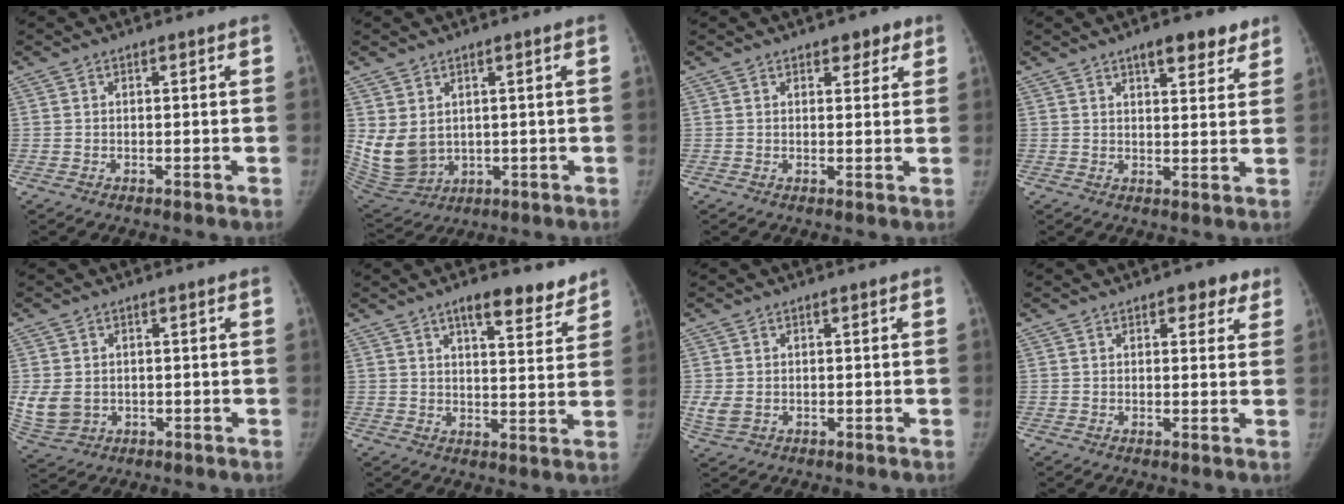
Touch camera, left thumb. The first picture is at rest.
{"total": 9.2, "force": [1.4, 7.1, 5.7], "torque": [-0.104, -0.016, 0.056]}
{"total": 3.2, "force": [2.1, 1.9, 1.6], "torque": [0.004, -0.008, 0.024]}
{"total": 7.2, "force": [4.9, 2.7, 4.6], "torque": [-0.036, -0.023, 0.065]}
{"total": 6.3, "force": [-0.4, 5.2, 3.6], "torque": [-0.066, -0.006, 0.008]}
{"total": 9.1, "force": [6.6, 3.0, 5.4], "torque": [-0.045, -0.039, 0.094]}
{"total": 3.0, "force": [-0.4, 2.3, 1.9], "torque": [-0.047, -0.003, -0.002]}
{"total": 4.2, "force": [2.4, 2.4, 2.5], "torque": [0.002, -0.006, 0.023]}